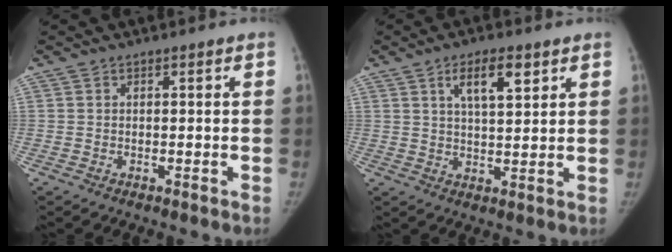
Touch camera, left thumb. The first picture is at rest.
{"total": 7.0, "force": [3.6, 2.5, 5.5], "torque": [-0.078, -0.017, 0.060]}